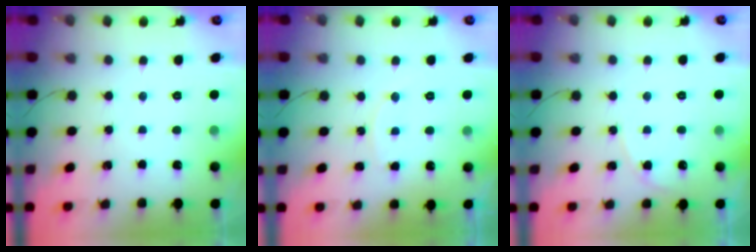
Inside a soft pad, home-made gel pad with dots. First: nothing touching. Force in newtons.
{"total": 6.2, "press": 6.2, "slide": 0.3}
{"total": 5.6, "press": 5.6, "slide": 0.2}